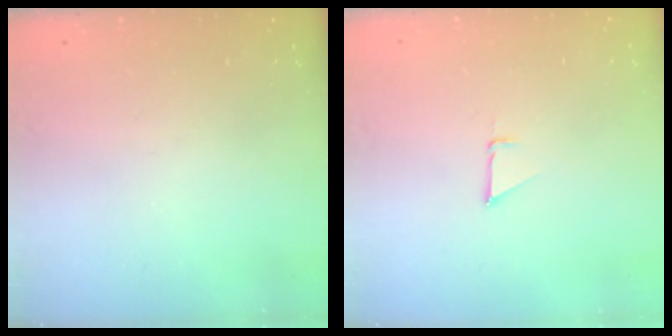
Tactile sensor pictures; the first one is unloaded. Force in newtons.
{"total": 1.9, "press": 1.9, "slide": 0.0}